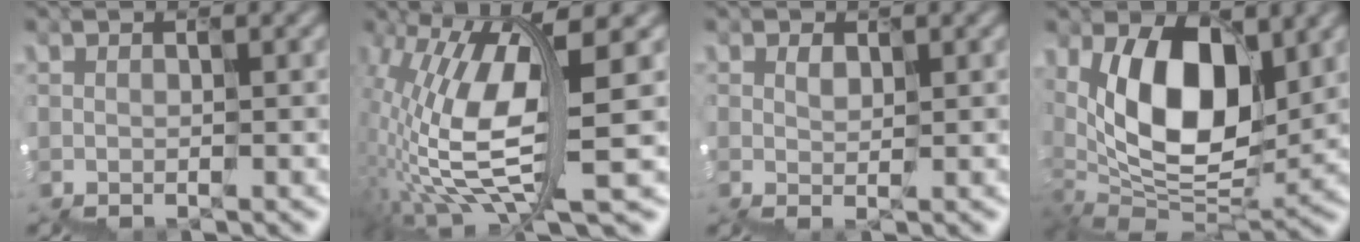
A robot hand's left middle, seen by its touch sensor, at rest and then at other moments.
{"total": 8.1, "force": [2.3, 2.2, 7.4], "torque": [-0.187, 0.002, 0.048]}
{"total": 0.8, "force": [0.4, -0.3, -0.7], "torque": [-0.002, 0.003, 0.007]}
{"total": 10.1, "force": [2.8, 5.6, 8.0], "torque": [-0.143, -0.007, 0.046]}